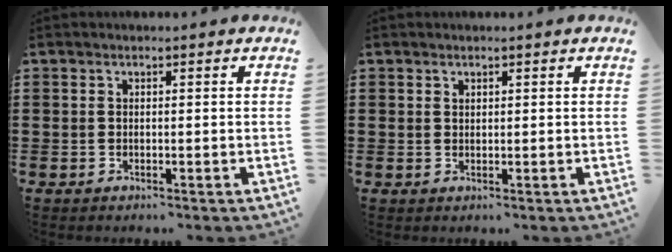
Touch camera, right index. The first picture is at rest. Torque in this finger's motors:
{"motor_torque": [-0.73, 1.31, -0.06, -0.01]}